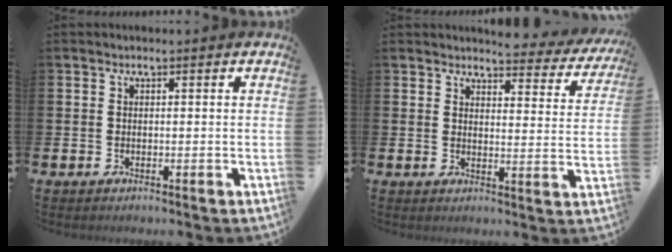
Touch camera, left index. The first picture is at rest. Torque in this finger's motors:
{"motor_torque": [0.99, -1.15, 0.16, 0.01]}